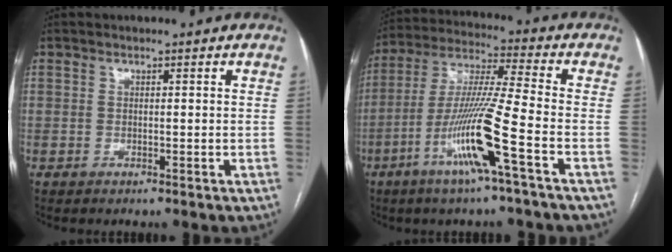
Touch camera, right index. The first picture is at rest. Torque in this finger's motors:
{"motor_torque": [1.79, -0.34, 1.00, 0.21]}